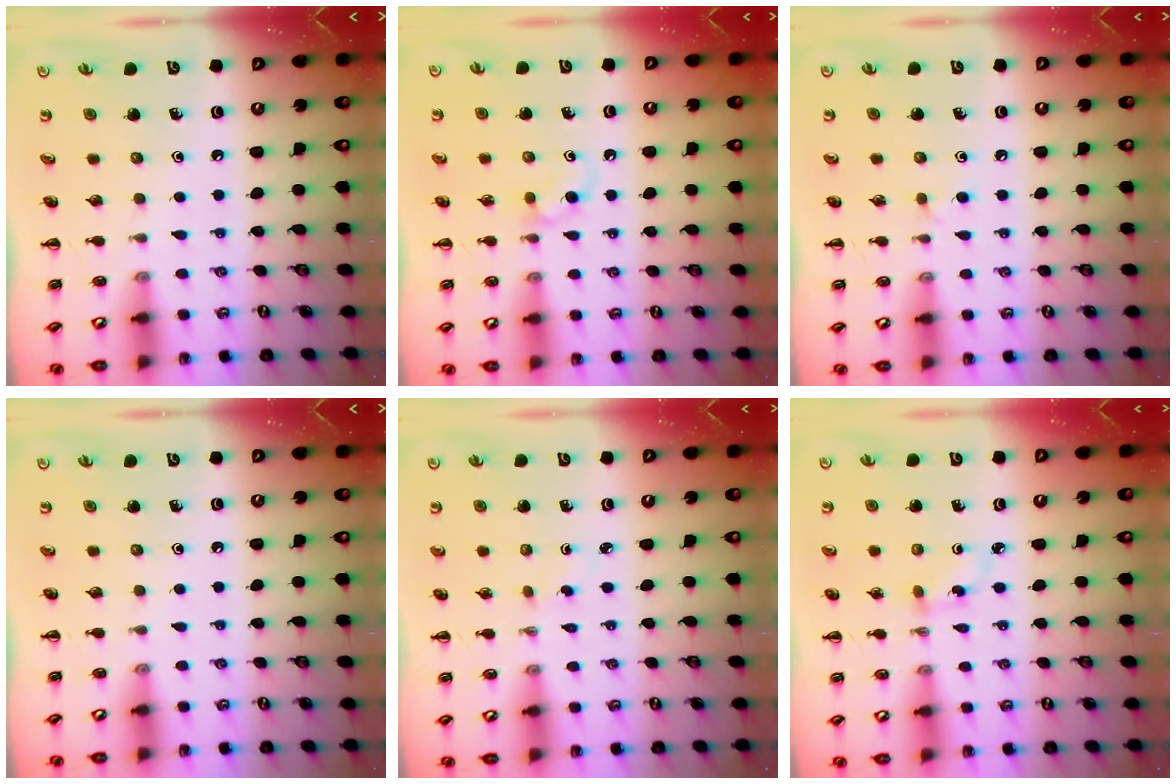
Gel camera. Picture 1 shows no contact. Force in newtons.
{"total": 4.1, "press": 3.7, "slide": 1.7}
{"total": 2.4, "press": 2.3, "slide": 0.9}
{"total": 0.0}
{"total": 0.9, "press": 0.7, "slide": 0.5}
{"total": 3.3, "press": 3.0, "slide": 1.4}